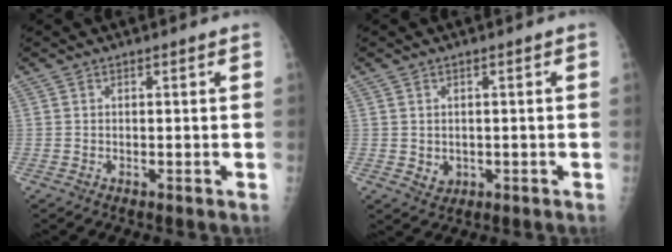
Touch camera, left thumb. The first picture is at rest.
{"total": 2.3, "force": [-0.2, 2.0, 1.0], "torque": [-0.008, -0.002, 0.007]}